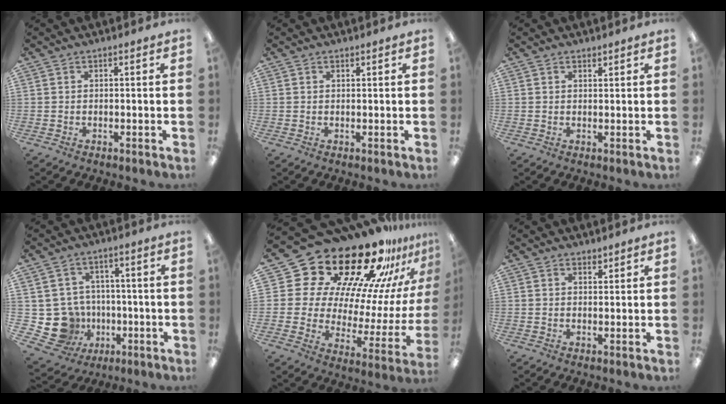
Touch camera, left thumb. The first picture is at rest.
{"total": 0.5, "force": [0.5, 0.2, 0.2], "torque": [0.004, -0.002, 0.006]}
{"total": 1.0, "force": [0.9, 0.3, 0.2], "torque": [0.003, -0.004, 0.016]}
{"total": 11.9, "force": [-2.9, 11.0, 3.4], "torque": [-0.094, 0.021, -0.036]}
{"total": 28.0, "force": [21.3, 12.9, 12.7], "torque": [-0.189, -0.173, 0.384]}
{"total": 1.5, "force": [1.3, 0.6, 0.3], "torque": [0.001, -0.004, 0.023]}